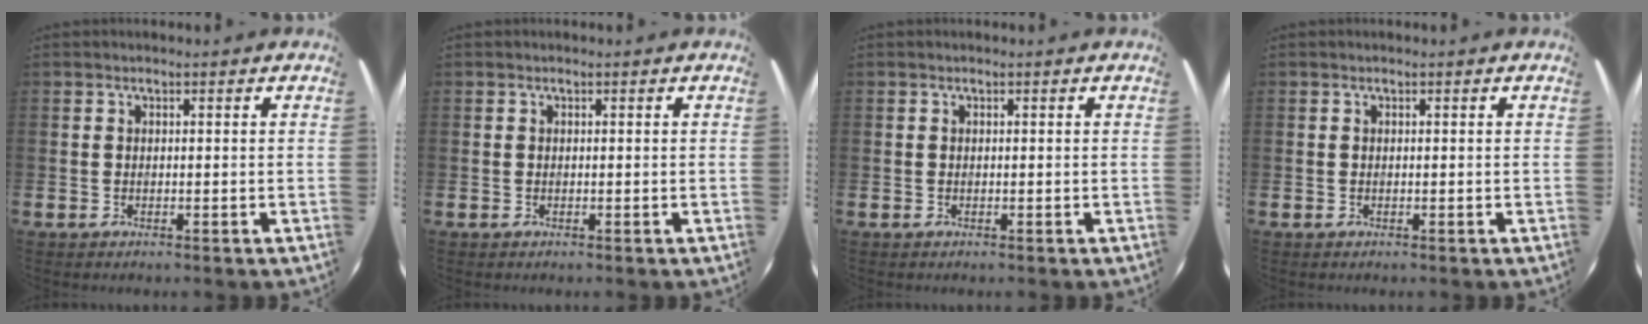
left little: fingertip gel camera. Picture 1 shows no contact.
{"total": 0.0}
{"total": 0.0}
{"total": 0.0}